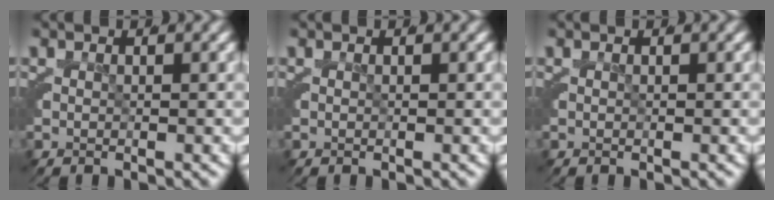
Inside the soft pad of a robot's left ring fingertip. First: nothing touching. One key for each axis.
{"total": 0.0}
{"total": 0.0}